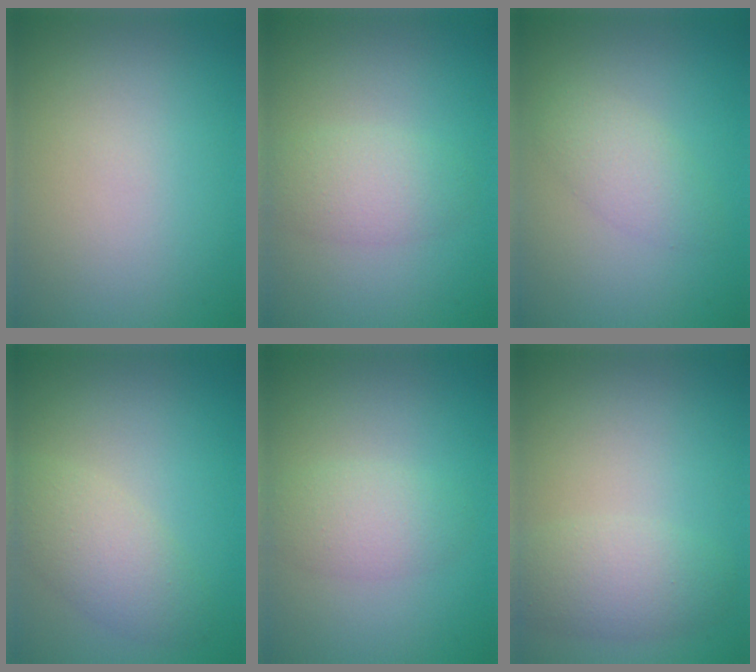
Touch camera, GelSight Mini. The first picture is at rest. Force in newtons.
{"total": 2.8, "press": 2.8, "slide": 0.2}
{"total": 2.4, "press": 2.4, "slide": 0.1}
{"total": 3.6, "press": 3.6, "slide": 0.3}
{"total": 2.7, "press": 2.7, "slide": 0.1}
{"total": 3.3, "press": 3.3, "slide": 0.2}